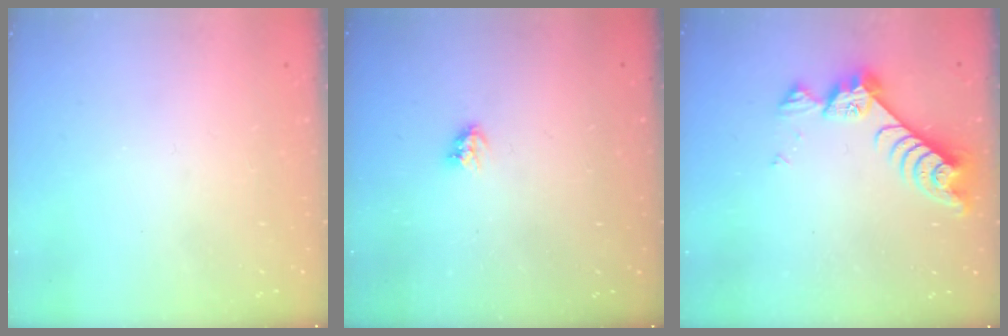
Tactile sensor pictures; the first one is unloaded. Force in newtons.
{"total": 3.4, "press": 3.4, "slide": 0.4}
{"total": 8.8, "press": 8.8, "slide": 0.8}